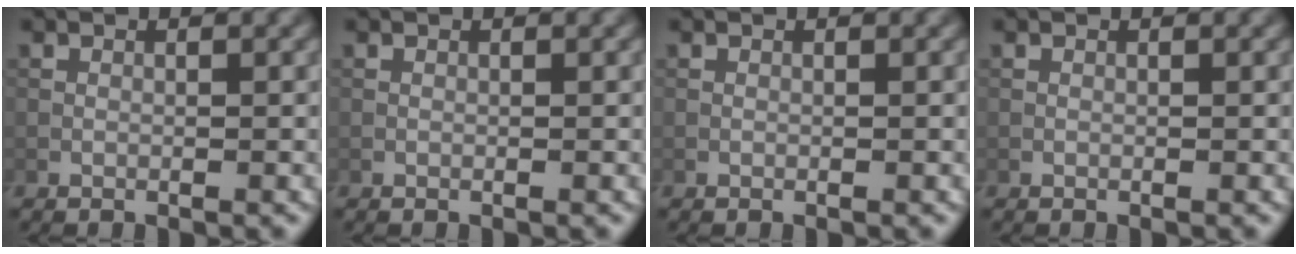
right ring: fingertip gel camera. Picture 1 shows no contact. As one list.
[{"total": 0.0}, {"total": 0.0}, {"total": 0.0}]